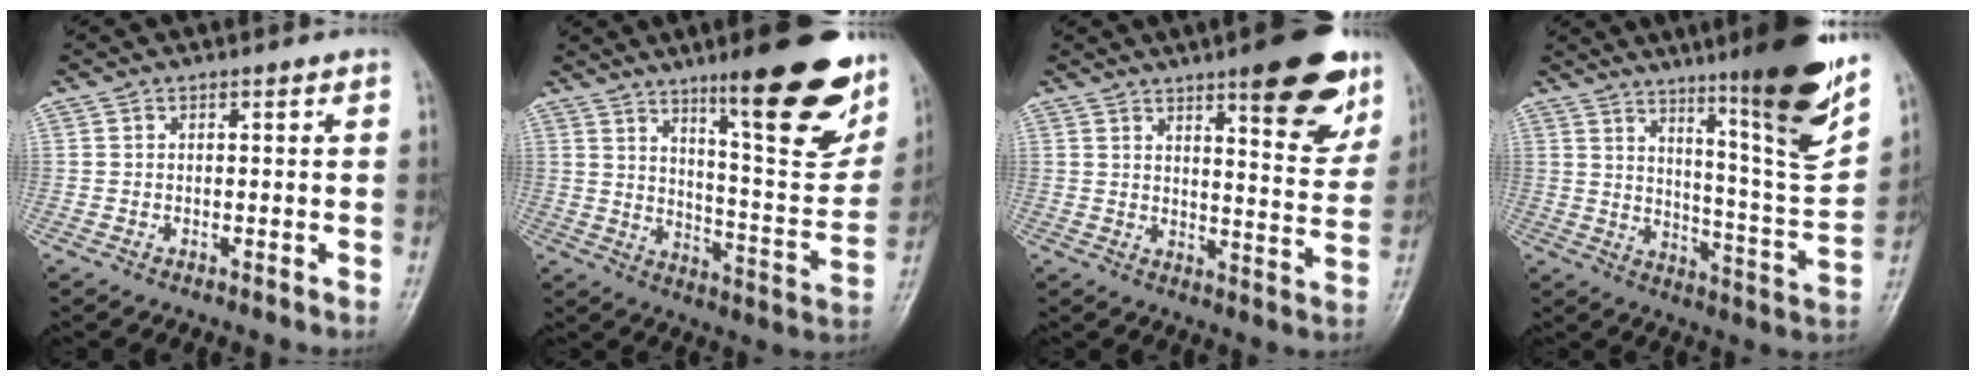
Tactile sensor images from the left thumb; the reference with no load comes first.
{"total": 21.8, "force": [13.3, 5.1, 16.5], "torque": [-0.187, -0.069, 0.201]}
{"total": 14.5, "force": [8.7, 4.0, 10.8], "torque": [-0.104, -0.048, 0.116]}
{"total": 19.6, "force": [12.0, 1.7, 15.4], "torque": [-0.193, -0.071, 0.186]}